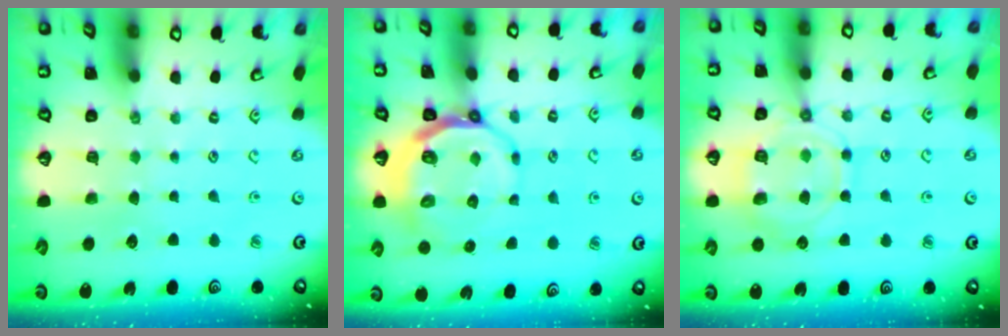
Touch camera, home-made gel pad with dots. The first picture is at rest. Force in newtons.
{"total": 8.0, "press": 7.3, "slide": 3.3}
{"total": 12.1, "press": 12.0, "slide": 1.4}